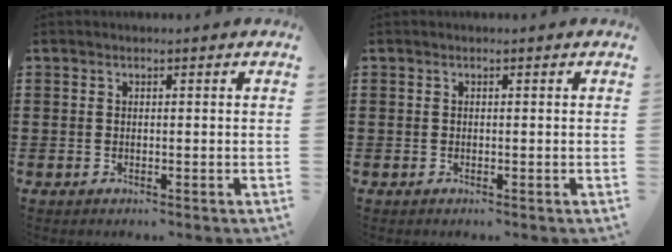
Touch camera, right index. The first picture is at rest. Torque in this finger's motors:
{"motor_torque": [-0.09, 0.07, 0.01, -0.01]}